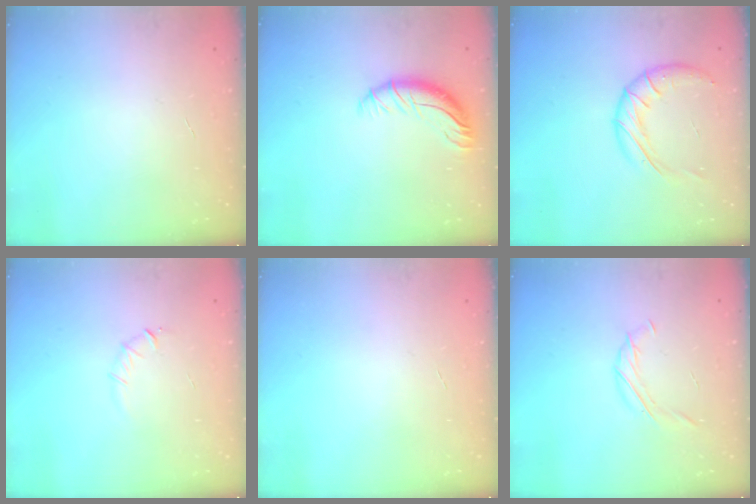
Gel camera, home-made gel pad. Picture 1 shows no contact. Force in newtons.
{"total": 9.4, "press": 9.3, "slide": 0.9}
{"total": 10.5, "press": 10.5, "slide": 0.8}
{"total": 3.8, "press": 3.6, "slide": 1.1}
{"total": 0.0}
{"total": 7.5, "press": 7.2, "slide": 2.1}